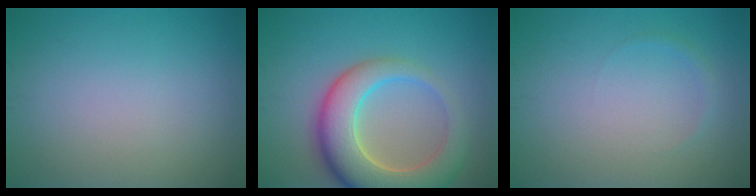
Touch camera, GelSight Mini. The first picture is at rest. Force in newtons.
{"total": 8.8, "press": 8.8, "slide": 1.0}
{"total": 0.7, "press": 0.7, "slide": 0.1}